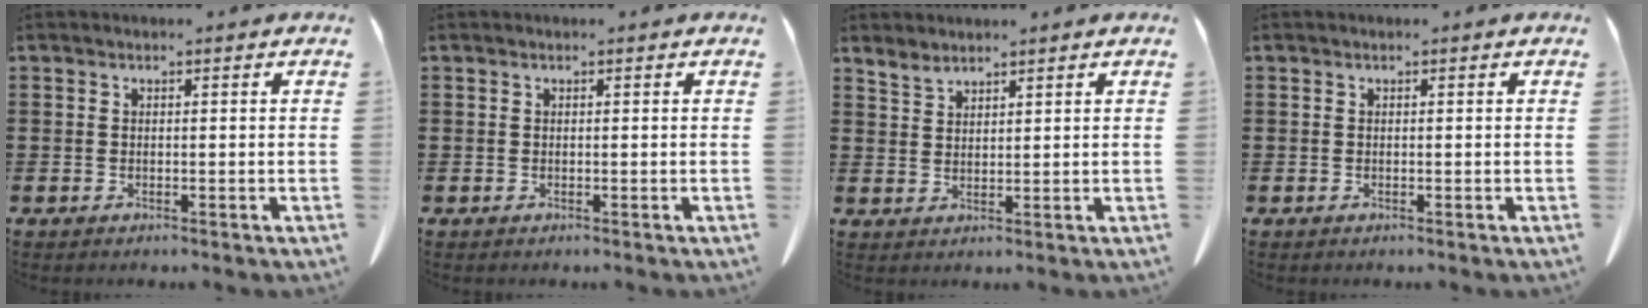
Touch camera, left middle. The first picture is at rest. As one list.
[{"total": 0.0}, {"total": 2.3, "force": [2.2, 0.6, 0.4], "torque": [-0.014, -0.004, 0.043]}, {"total": 0.0}]